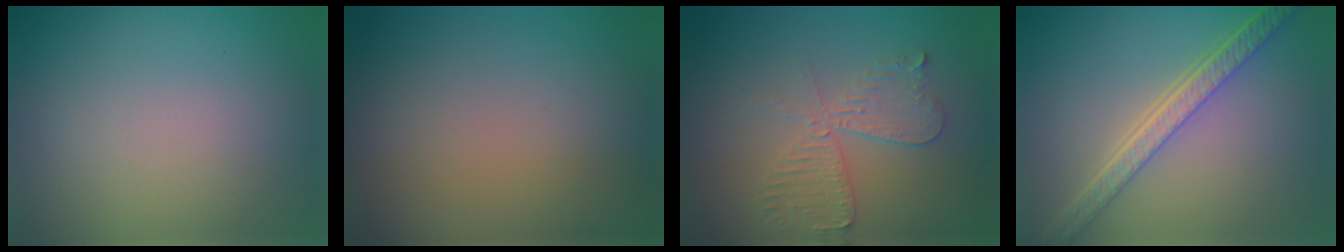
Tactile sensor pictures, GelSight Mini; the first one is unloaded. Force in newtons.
{"total": 0.0}
{"total": 3.4, "press": 3.3, "slide": 0.6}
{"total": 5.5, "press": 4.3, "slide": 3.4}